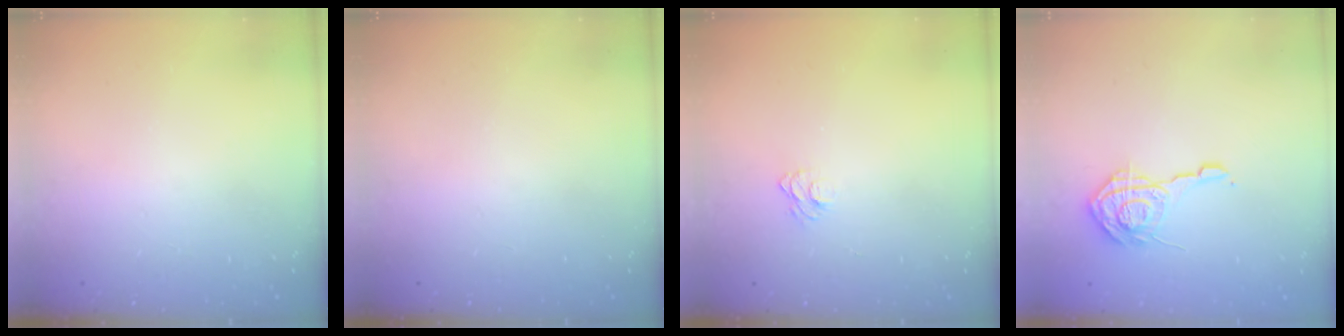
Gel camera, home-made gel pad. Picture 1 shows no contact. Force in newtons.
{"total": 0.0}
{"total": 5.2, "press": 5.1, "slide": 0.5}
{"total": 11.1, "press": 11.1, "slide": 0.9}